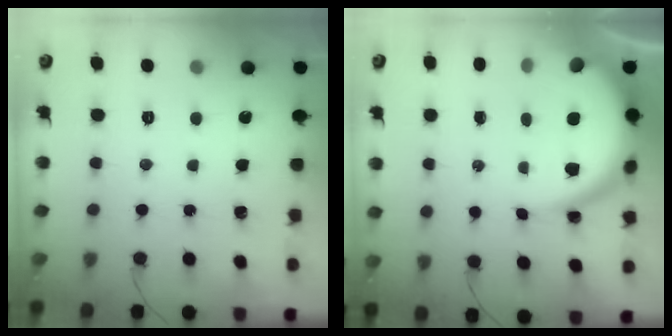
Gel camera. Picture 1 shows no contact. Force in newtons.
{"total": 9.6, "press": 9.6, "slide": 1.0}